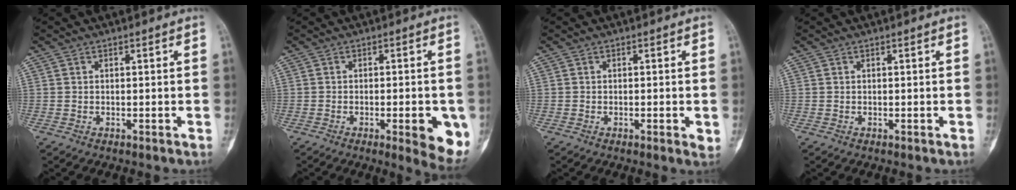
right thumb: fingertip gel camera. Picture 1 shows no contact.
{"total": 8.6, "force": [-2.7, 2.6, 7.7], "torque": [-0.080, -0.006, -0.028]}
{"total": 2.1, "force": [-0.4, 0.6, 2.0], "torque": [-0.029, -0.004, -0.004]}
{"total": 0.0}